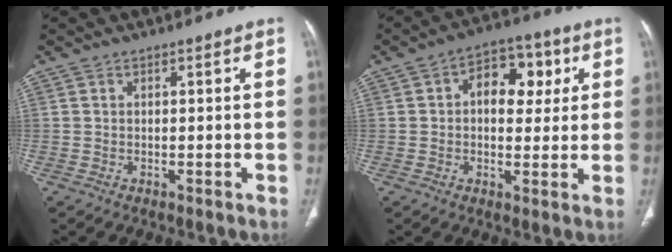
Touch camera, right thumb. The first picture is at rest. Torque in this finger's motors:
{"motor_torque": [-0.29, 0.52, 0.27, 0.12, 0.07]}